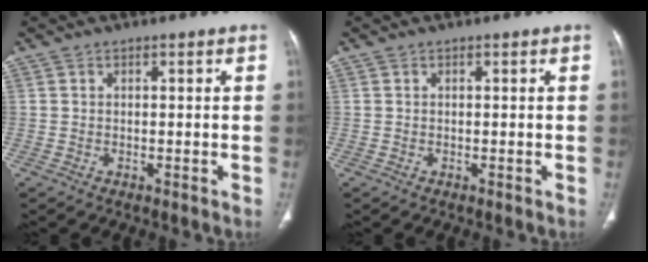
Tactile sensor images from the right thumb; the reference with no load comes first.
{"total": 0.0}